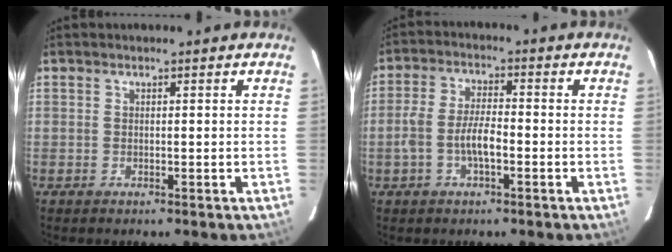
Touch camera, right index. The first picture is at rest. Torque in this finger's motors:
{"motor_torque": [0.76, -0.30, 0.47, 0.14]}